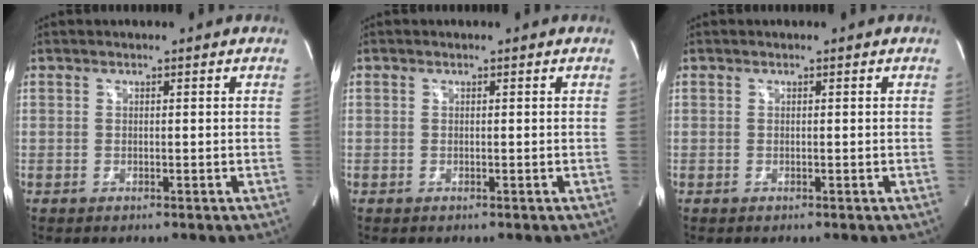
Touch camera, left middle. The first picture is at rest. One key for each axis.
{"total": 0.0}
{"total": 0.0}